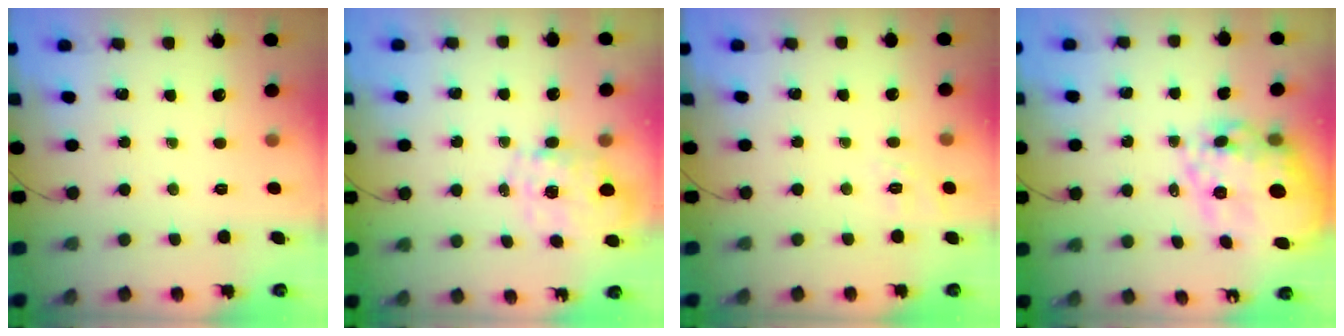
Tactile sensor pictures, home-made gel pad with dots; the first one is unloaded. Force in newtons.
{"total": 1.3, "press": 1.2, "slide": 0.5}
{"total": 2.3, "press": 1.3, "slide": 1.9}
{"total": 18.5, "press": 18.0, "slide": 4.4}